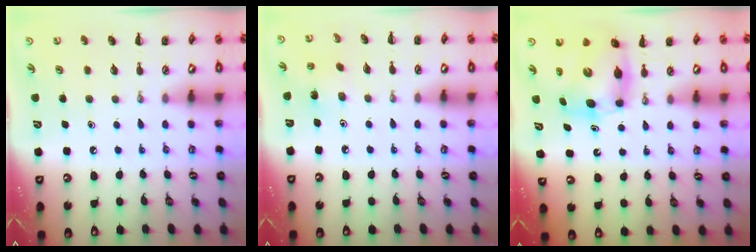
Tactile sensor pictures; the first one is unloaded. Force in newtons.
{"total": 2.1, "press": 2.0, "slide": 0.5}
{"total": 7.0, "press": 6.8, "slide": 1.8}